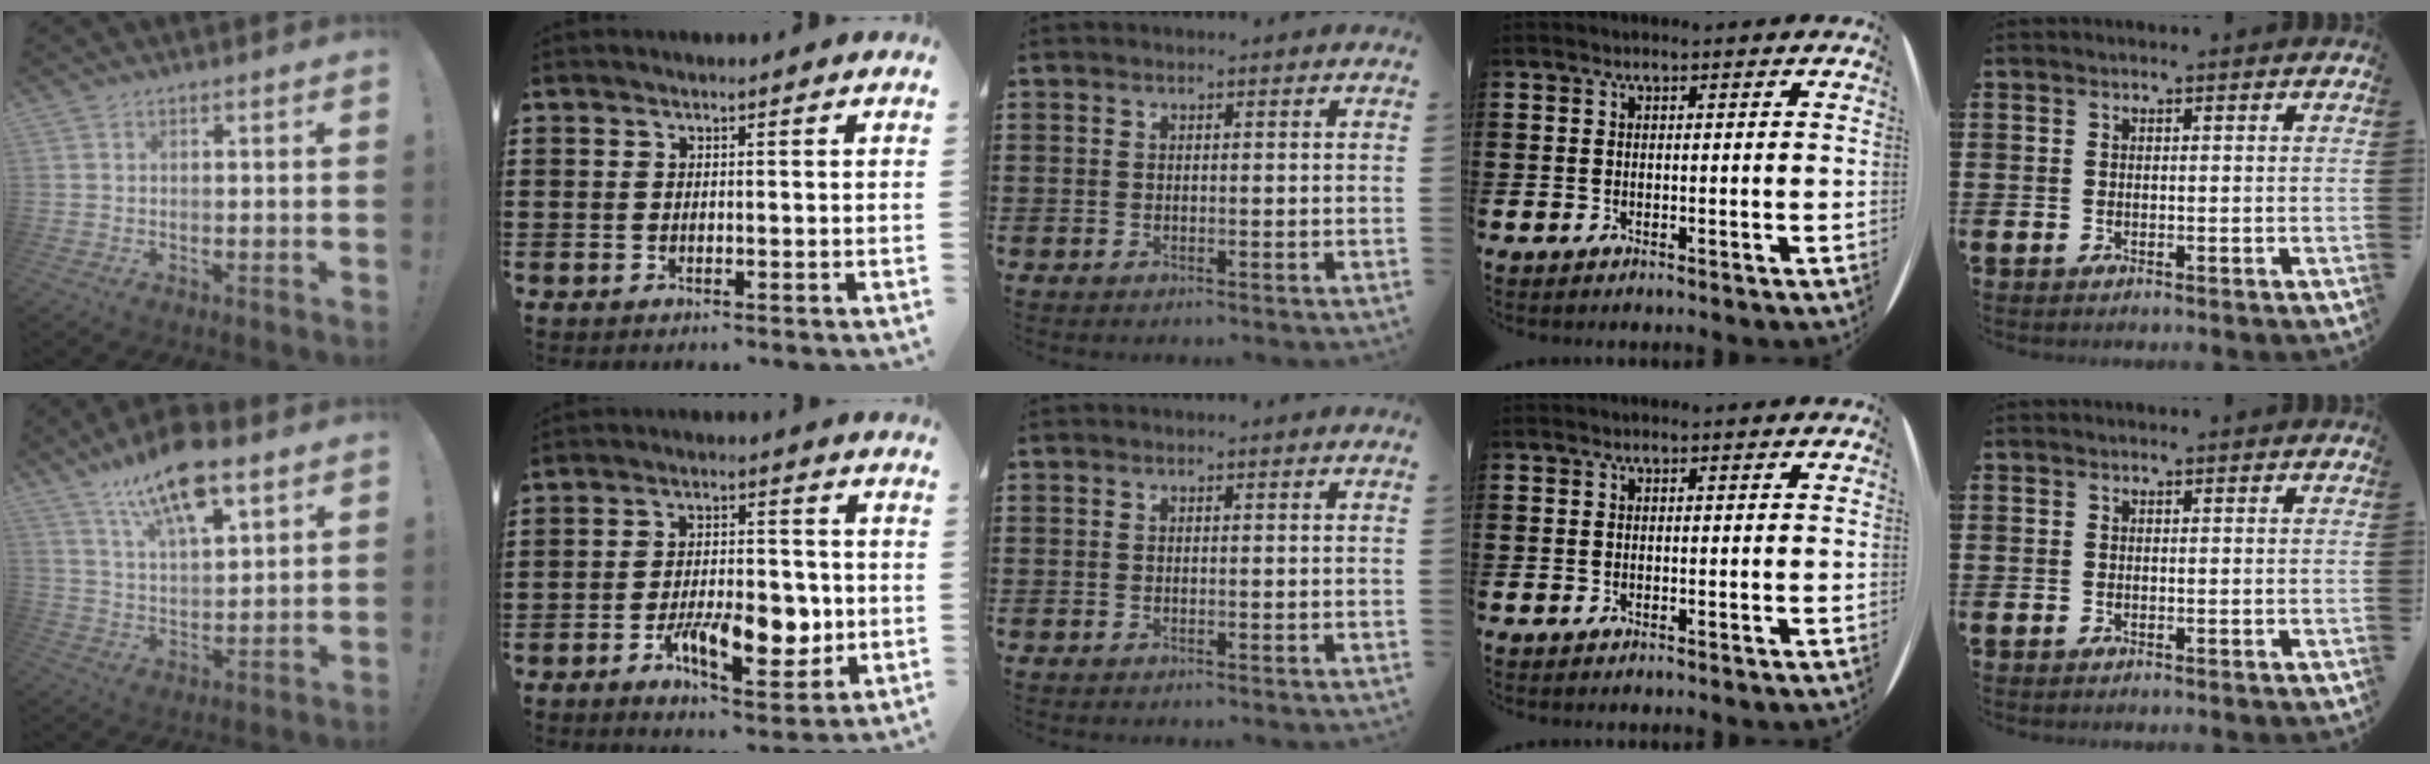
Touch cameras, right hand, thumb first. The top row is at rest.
{"thumb": {"total": 15.9, "force": [10.2, 6.1, 10.6], "torque": [-0.182, -0.050, 0.177]}, "index": {"total": 10.4, "force": [-3.2, 5.0, 8.5], "torque": [-0.138, -0.001, -0.053]}}